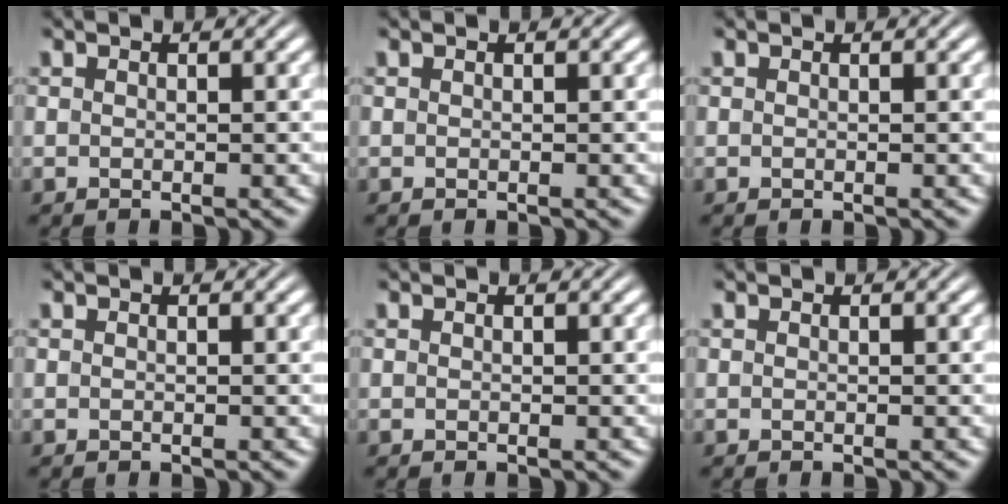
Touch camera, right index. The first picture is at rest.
{"total": 0.0}
{"total": 0.0}
{"total": 0.0}
{"total": 0.0}
{"total": 0.0}